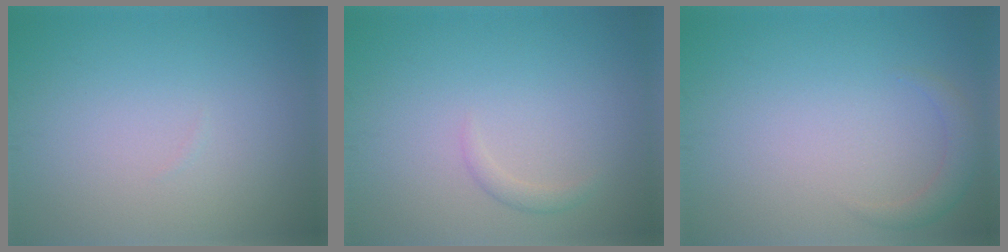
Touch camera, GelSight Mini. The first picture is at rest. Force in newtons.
{"total": 1.0, "press": 1.0, "slide": 0.1}
{"total": 1.7, "press": 1.7, "slide": 0.1}